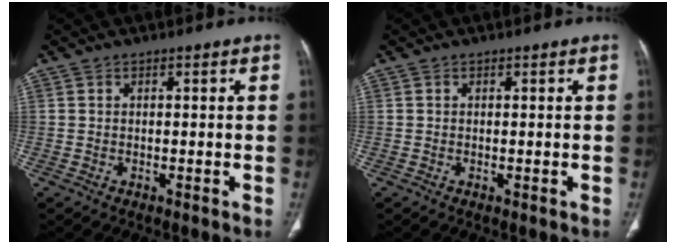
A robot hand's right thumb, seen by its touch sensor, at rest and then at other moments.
{"total": 0.0}